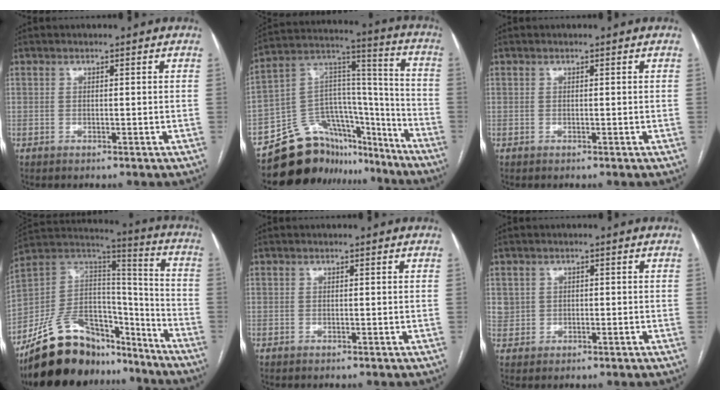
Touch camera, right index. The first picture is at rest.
{"total": 19.9, "force": [-16.7, 9.6, 5.2], "torque": [-0.082, 0.080, -0.264]}
{"total": 0.0}
{"total": 23.8, "force": [-18.8, 10.3, 10.4], "torque": [-0.205, 0.033, -0.317]}
{"total": 0.0}
{"total": 2.5, "force": [0.2, 2.5, 0.4], "torque": [-0.006, 0.013, 0.013]}